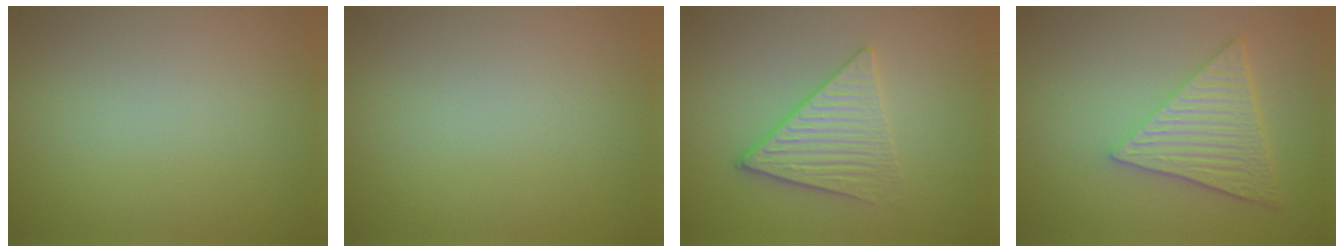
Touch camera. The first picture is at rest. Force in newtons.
{"total": 0.0}
{"total": 3.5, "press": 3.4, "slide": 1.1}
{"total": 6.9, "press": 4.9, "slide": 4.8}